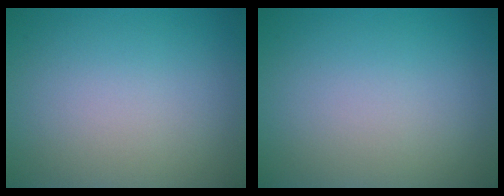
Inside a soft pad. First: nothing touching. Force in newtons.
{"total": 0.0}